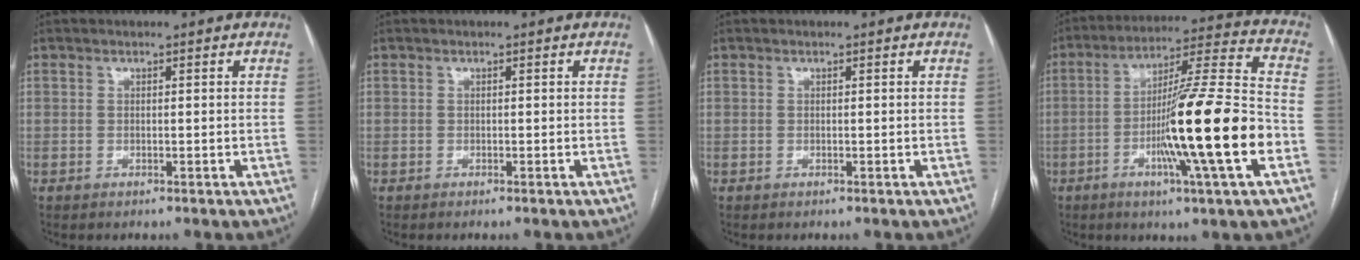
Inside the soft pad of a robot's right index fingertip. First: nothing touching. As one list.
[{"total": 0.0}, {"total": 0.0}, {"total": 19.5, "force": [-5.4, -0.9, 18.7], "torque": [-0.309, -0.007, -0.096]}]